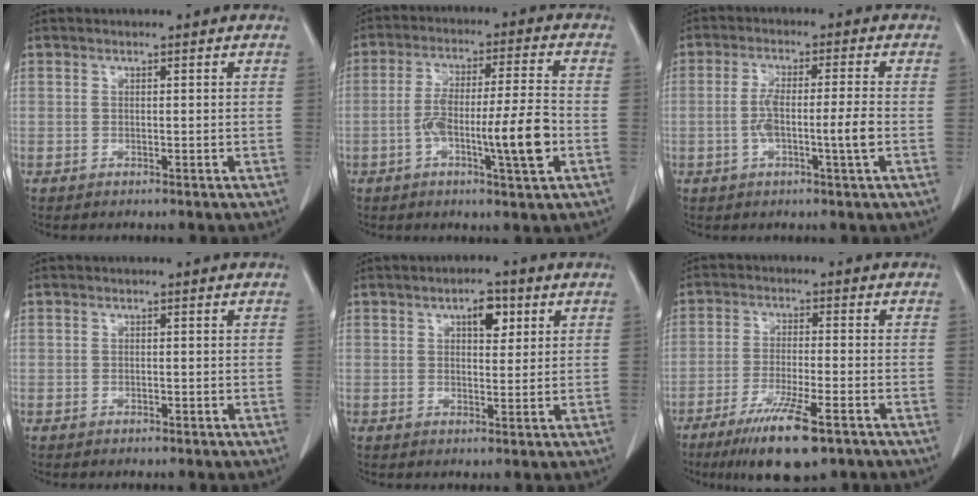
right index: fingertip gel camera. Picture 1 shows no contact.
{"total": 11.4, "force": [-3.3, 0.8, 10.8], "torque": [-0.189, 0.007, -0.057]}
{"total": 6.5, "force": [-1.4, 0.0, 6.3], "torque": [-0.124, 0.003, -0.025]}
{"total": 0.0}
{"total": 4.3, "force": [2.0, 1.9, 3.3], "torque": [-0.047, 0.005, 0.028]}
{"total": 10.4, "force": [-6.5, 1.3, 8.0], "torque": [-0.138, -0.024, -0.104]}